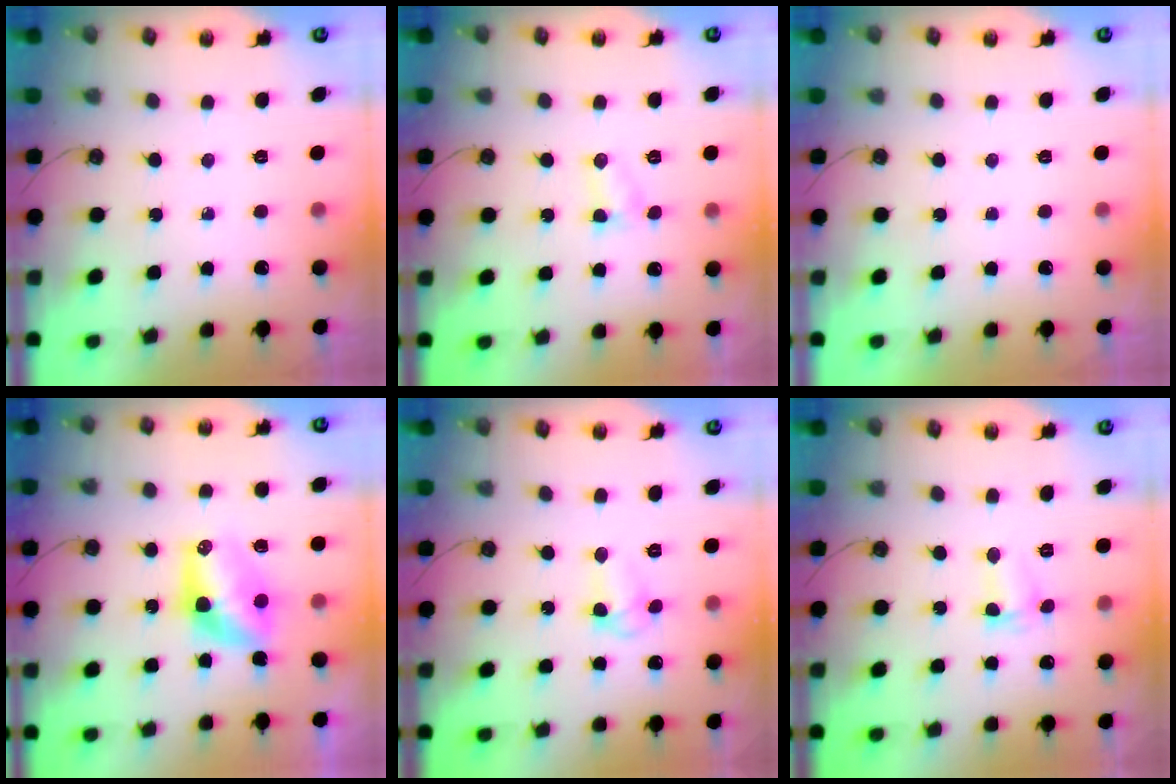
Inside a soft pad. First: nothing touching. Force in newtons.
{"total": 3.6, "press": 3.6, "slide": 0.4}
{"total": 0.0}
{"total": 9.3, "press": 9.3, "slide": 0.8}
{"total": 5.0, "press": 5.0, "slide": 0.5}
{"total": 2.5, "press": 2.5, "slide": 0.5}